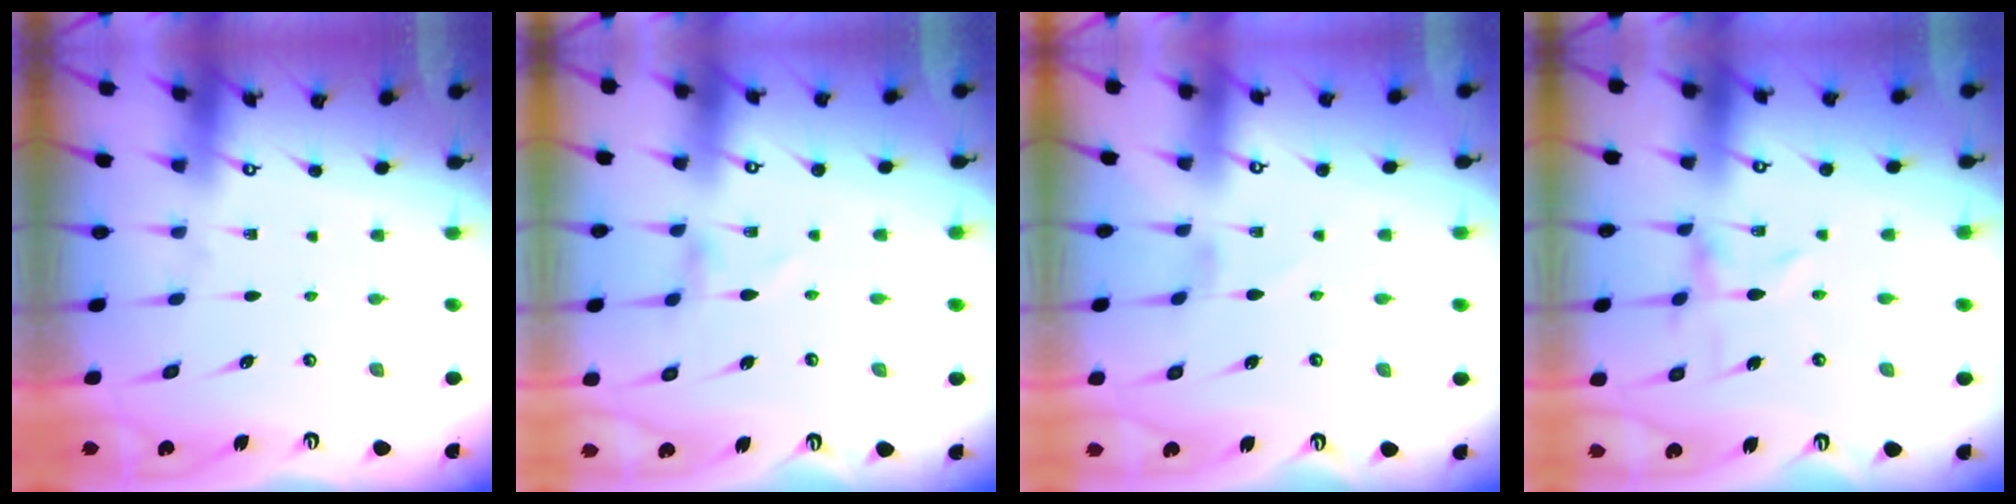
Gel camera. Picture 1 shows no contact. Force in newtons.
{"total": 0.0}
{"total": 0.7, "press": 0.7, "slide": 0.2}
{"total": 0.0}